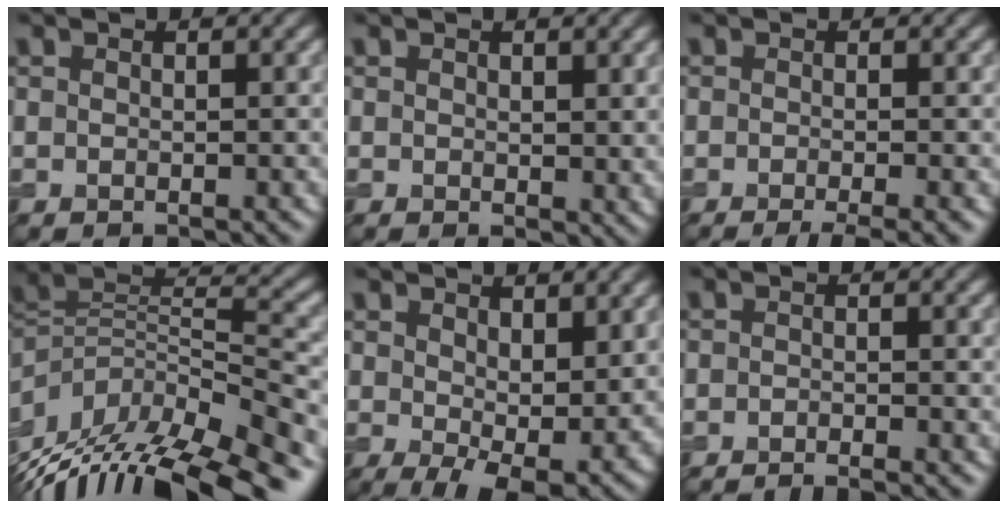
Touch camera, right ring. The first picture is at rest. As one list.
[{"total": 1.4, "force": [0.7, 0.7, 0.9], "torque": [-0.011, -0.006, 0.017]}, {"total": 3.3, "force": [-1.8, 0.7, 2.7], "torque": [-0.034, -0.005, -0.028]}, {"total": 13.3, "force": [-7.5, 5.9, 9.3], "torque": [-0.194, 0.017, -0.114]}, {"total": 6.9, "force": [0.3, 3.6, 5.9], "torque": [-0.102, -0.025, 0.019]}, {"total": 2.0, "force": [-1.7, 0.2, 1.0], "torque": [-0.011, -0.004, -0.033]}]